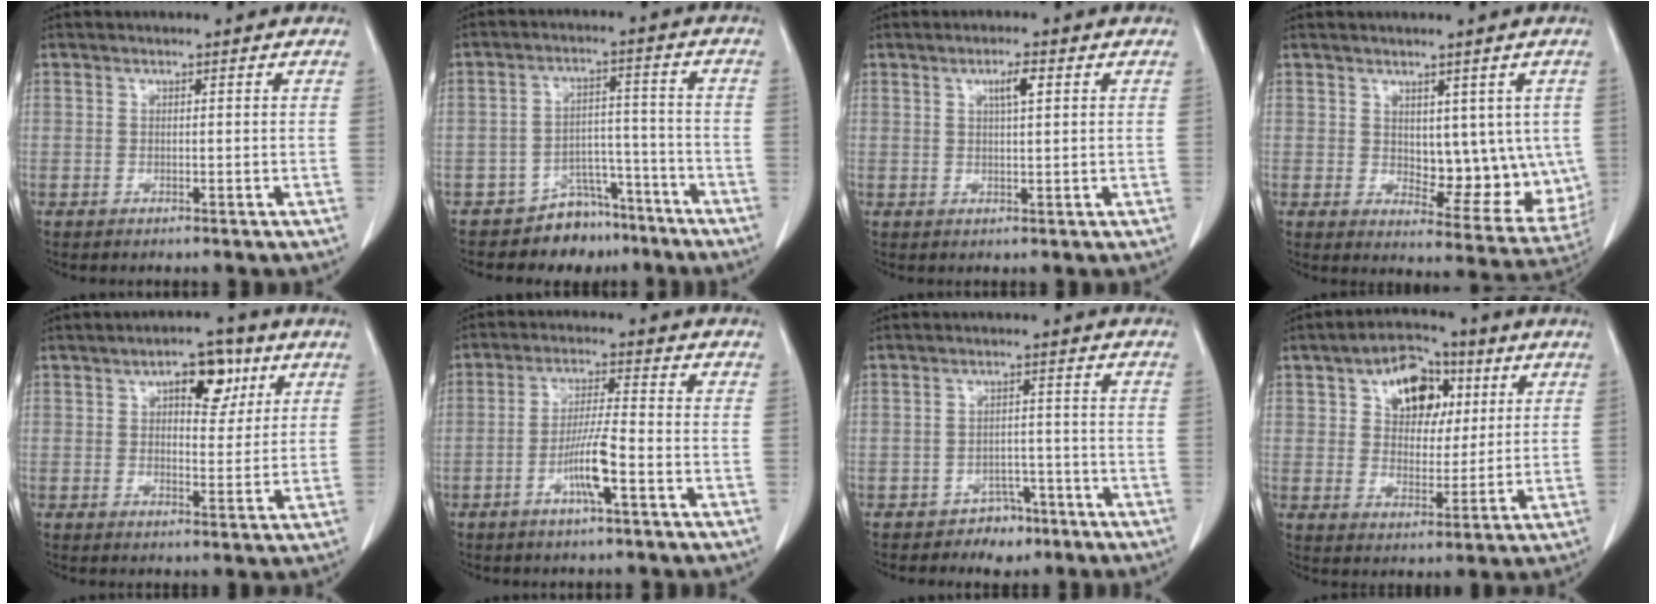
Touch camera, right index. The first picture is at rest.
{"total": 6.8, "force": [-5.6, 3.8, 0.7], "torque": [0.004, 0.041, -0.085]}
{"total": 2.9, "force": [1.2, 0.4, 2.6], "torque": [-0.045, 0.000, 0.020]}
{"total": 10.7, "force": [1.6, 5.7, 8.9], "torque": [-0.102, -0.007, 0.038]}
{"total": 7.4, "force": [3.4, 3.4, 5.6], "torque": [-0.073, 0.014, 0.047]}
{"total": 6.7, "force": [-2.7, 0.1, 6.2], "torque": [-0.122, -0.002, -0.052]}
{"total": 3.9, "force": [-2.7, 2.7, 1.0], "torque": [-0.006, 0.013, -0.031]}
{"total": 11.0, "force": [4.4, 7.0, 7.2], "torque": [-0.115, 0.029, 0.073]}